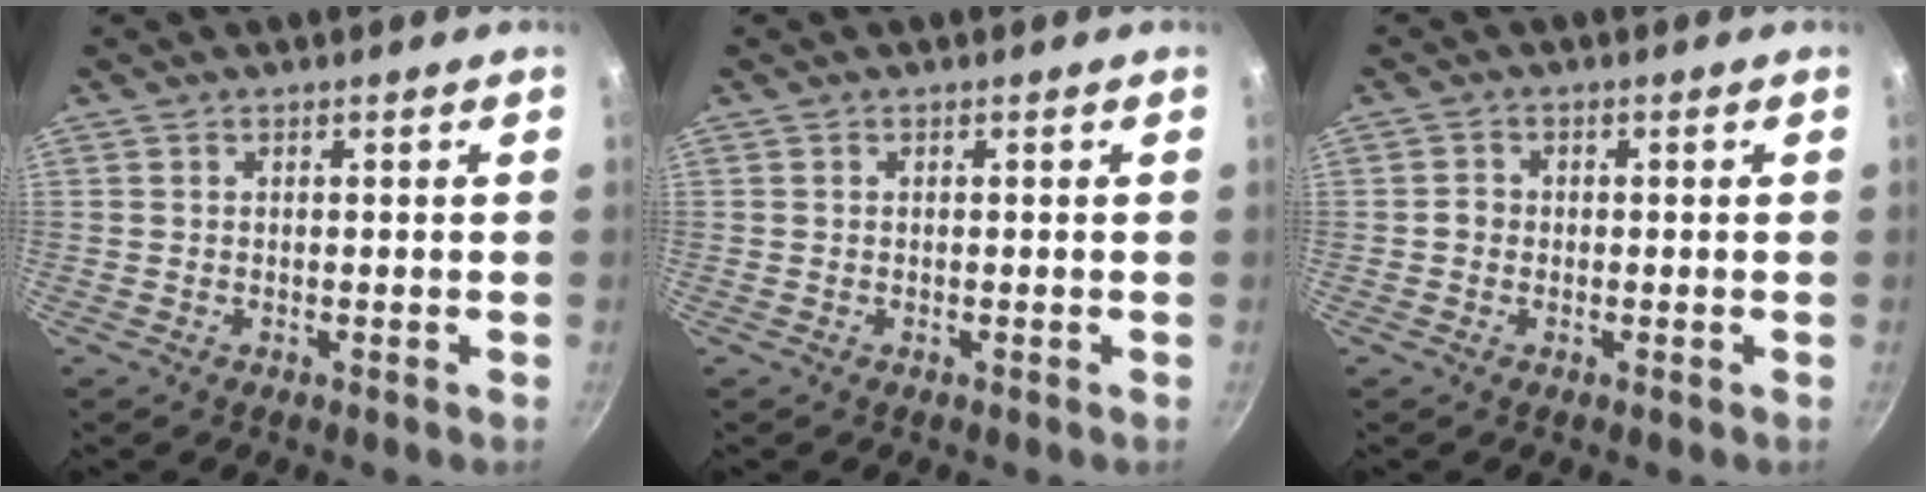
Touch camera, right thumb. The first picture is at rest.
{"total": 0.0}
{"total": 1.8, "force": [-0.4, 1.6, 0.7], "torque": [-0.003, 0.008, -0.008]}